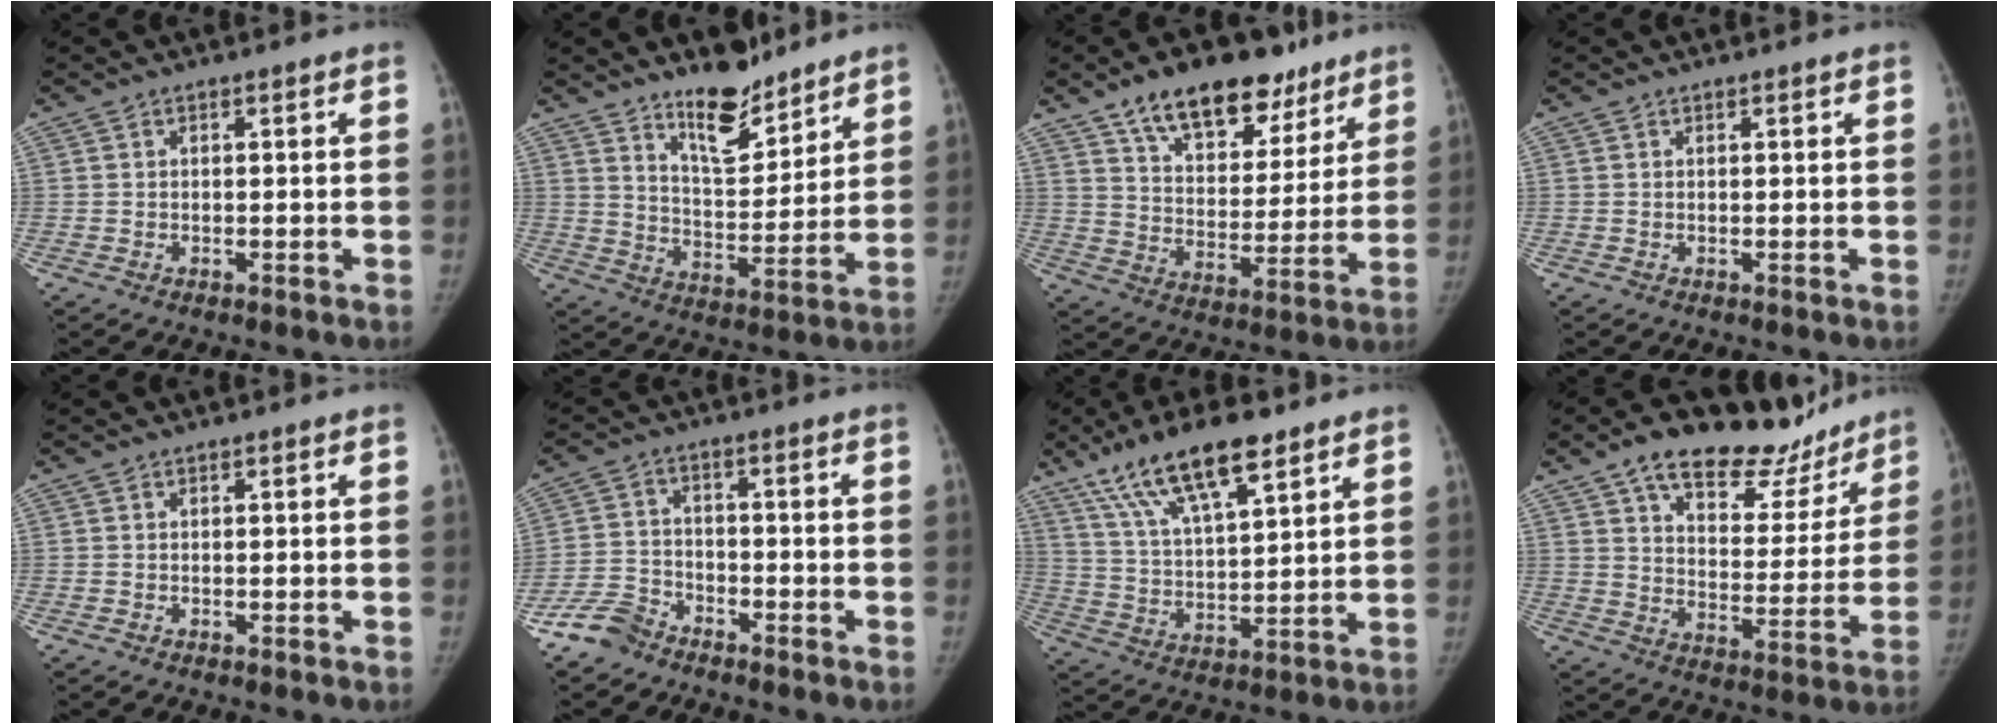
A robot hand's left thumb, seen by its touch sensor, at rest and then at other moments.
{"total": 11.6, "force": [9.1, 4.4, 5.7], "torque": [-0.064, -0.077, 0.157]}
{"total": 19.0, "force": [12.5, 10.0, 10.1], "torque": [-0.104, -0.043, 0.201]}
{"total": 0.0}
{"total": 0.0}
{"total": 5.9, "force": [-4.8, 3.1, 1.1], "torque": [-0.016, 0.019, -0.105]}
{"total": 16.1, "force": [10.4, 5.0, 11.2], "torque": [-0.181, -0.032, 0.194]}
{"total": 22.2, "force": [16.5, 10.3, 10.7], "torque": [-0.115, -0.063, 0.241]}